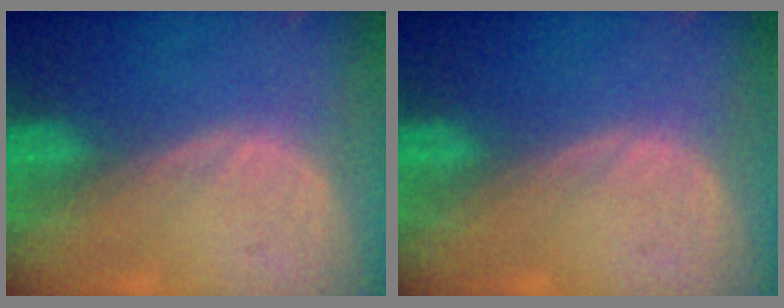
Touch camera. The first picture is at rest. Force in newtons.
{"total": 0.0}